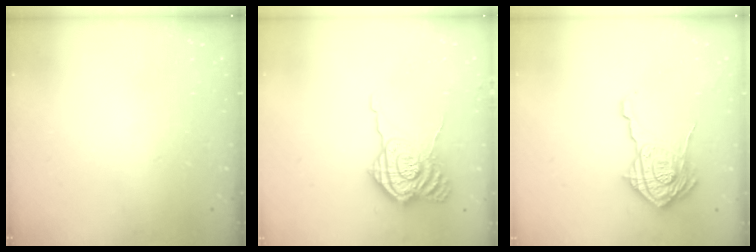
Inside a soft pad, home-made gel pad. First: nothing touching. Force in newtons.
{"total": 12.9, "press": 12.8, "slide": 1.3}
{"total": 17.3, "press": 17.3, "slide": 0.6}